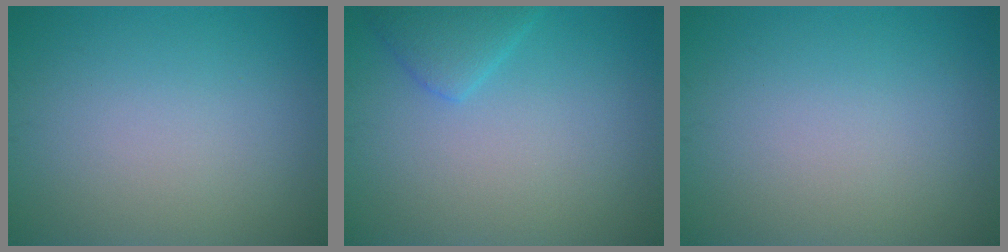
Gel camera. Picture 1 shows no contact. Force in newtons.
{"total": 2.9, "press": 2.9, "slide": 0.3}
{"total": 0.0}